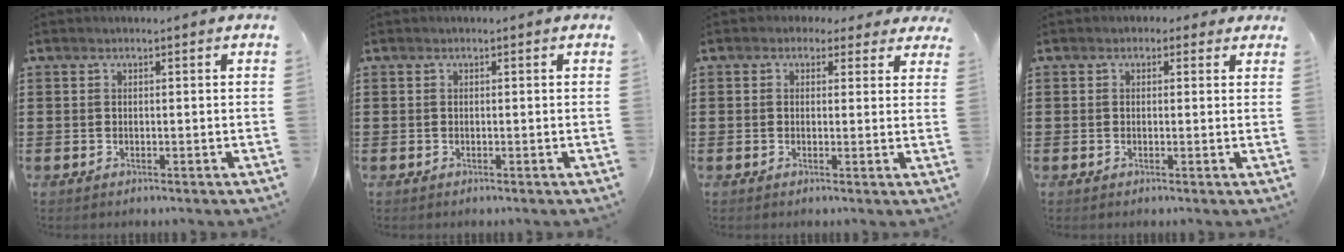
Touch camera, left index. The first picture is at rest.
{"total": 0.0}
{"total": 2.1, "force": [1.2, 1.5, 0.7], "torque": [-0.014, 0.006, 0.019]}
{"total": 1.3, "force": [0.5, 1.0, 0.5], "torque": [-0.006, 0.005, 0.007]}